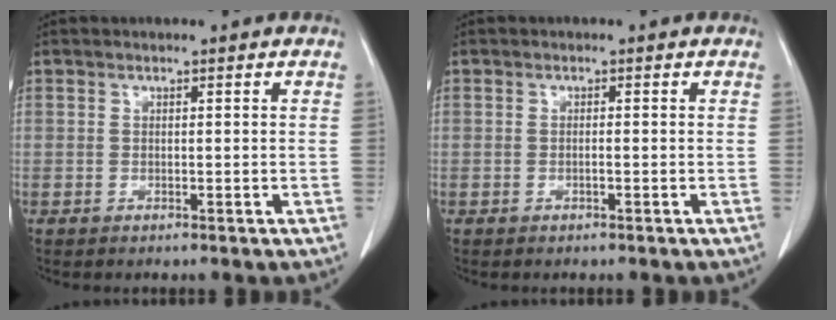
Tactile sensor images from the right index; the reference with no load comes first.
{"total": 0.6, "force": [-0.2, 0.0, 0.6], "torque": [-0.010, 0.001, -0.003]}